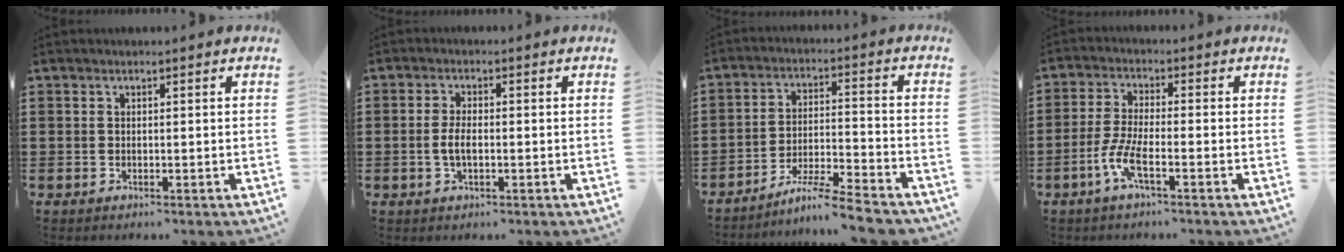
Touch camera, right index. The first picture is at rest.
{"total": 3.0, "force": [-0.5, 1.2, 2.7], "torque": [-0.066, -0.003, -0.014]}
{"total": 7.1, "force": [-6.3, -0.3, 3.3], "torque": [-0.066, -0.006, -0.123]}
{"total": 5.5, "force": [-2.8, 1.0, 4.6], "torque": [-0.118, -0.015, -0.061]}